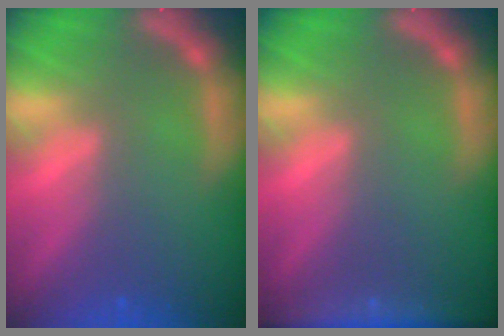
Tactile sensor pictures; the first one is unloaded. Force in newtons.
{"total": 5.5}